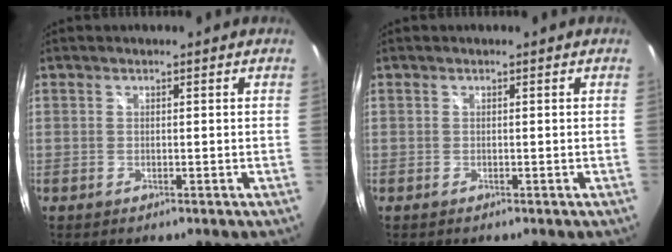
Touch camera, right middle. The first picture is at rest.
{"total": 0.0}